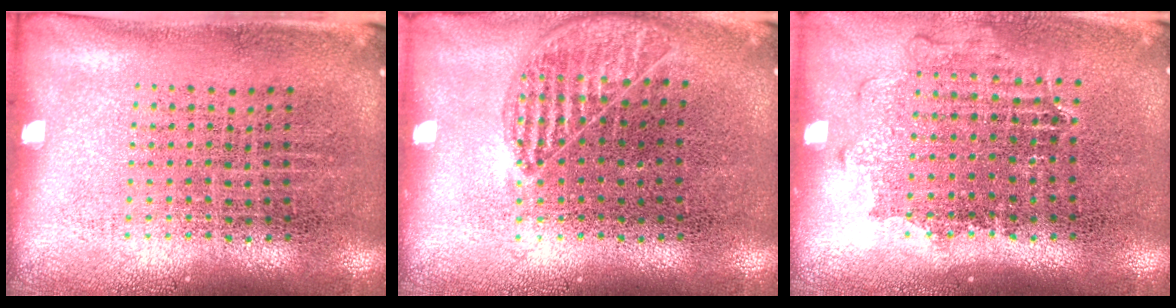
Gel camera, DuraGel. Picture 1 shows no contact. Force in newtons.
{"total": 1.0, "press": 1.0, "slide": 0.3}
{"total": 1.1, "press": 1.0, "slide": 0.4}